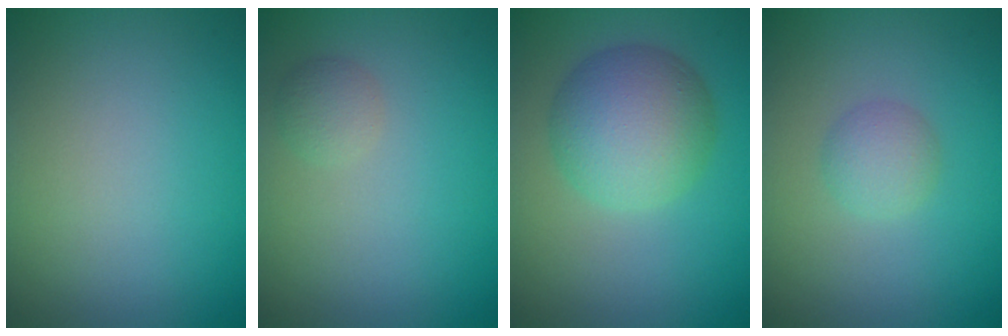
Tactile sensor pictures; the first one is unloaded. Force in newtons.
{"total": 1.3, "press": 1.3, "slide": 0.0}
{"total": 6.2, "press": 6.2, "slide": 0.3}
{"total": 1.9, "press": 1.9, "slide": 0.1}